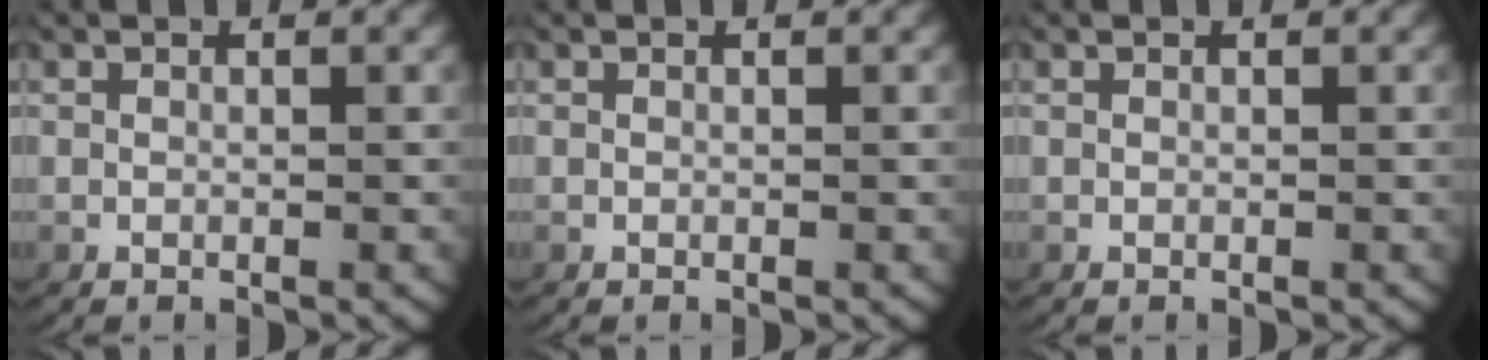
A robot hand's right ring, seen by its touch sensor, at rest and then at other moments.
{"total": 0.0}
{"total": 0.0}